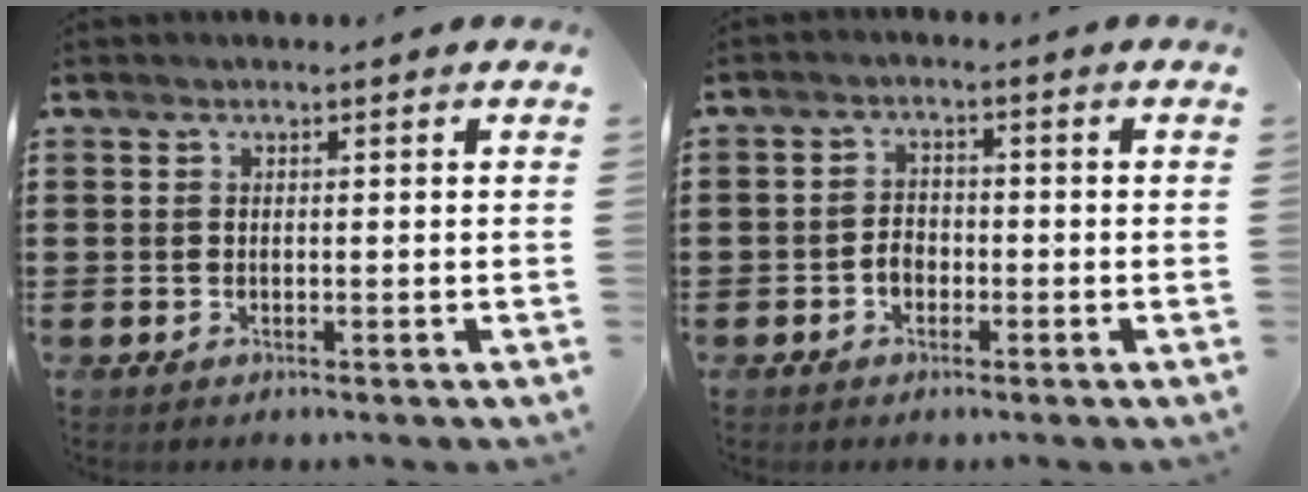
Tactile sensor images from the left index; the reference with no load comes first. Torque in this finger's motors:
{"motor_torque": [0.17, 0.16, 0.07, 0.04]}